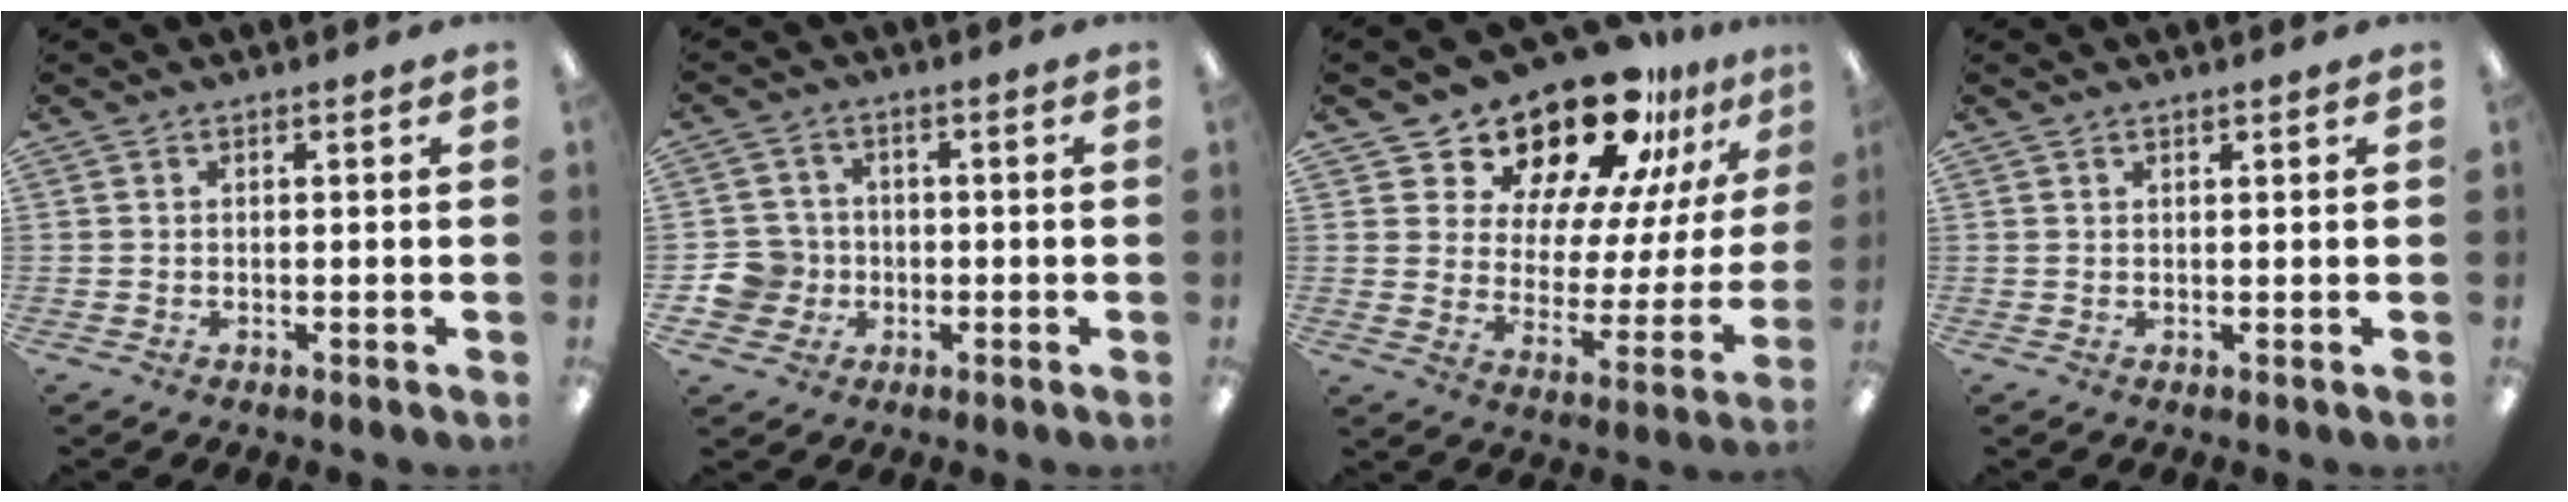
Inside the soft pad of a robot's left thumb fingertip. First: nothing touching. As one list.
[{"total": 7.3, "force": [-1.3, 6.9, 1.7], "torque": [-0.054, 0.016, -0.022]}, {"total": 21.8, "force": [18.4, 8.2, 8.3], "torque": [-0.137, -0.143, 0.319]}, {"total": 0.6, "force": [0.6, 0.2, 0.2], "torque": [-0.003, 0.002, 0.010]}]